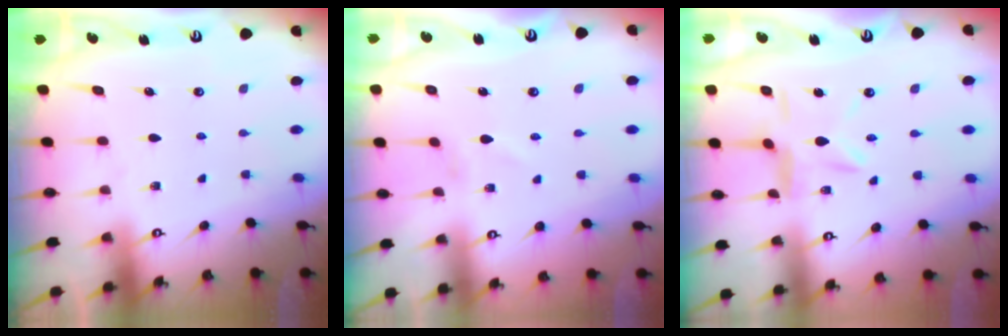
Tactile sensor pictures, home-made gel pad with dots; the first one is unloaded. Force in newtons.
{"total": 0.7, "press": 0.7, "slide": 0.2}
{"total": 6.8, "press": 6.8, "slide": 0.6}